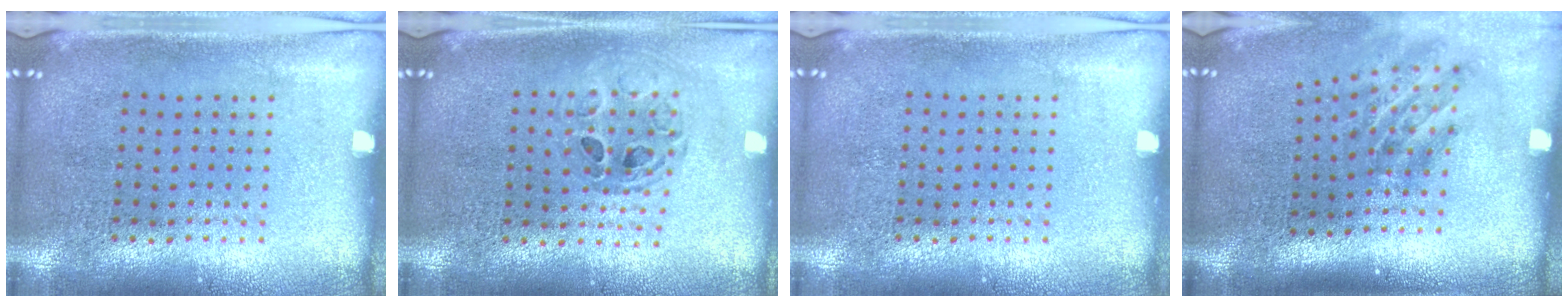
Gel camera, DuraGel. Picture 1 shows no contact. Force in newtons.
{"total": 0.8, "press": 0.8, "slide": 0.1}
{"total": 0.0}
{"total": 1.9, "press": 1.1, "slide": 1.5}